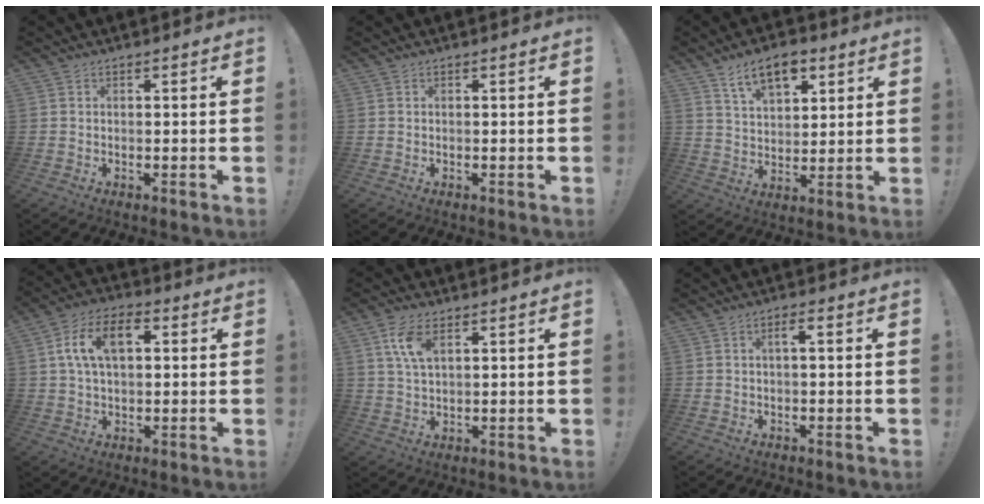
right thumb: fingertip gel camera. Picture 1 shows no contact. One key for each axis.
{"total": 0.0}
{"total": 11.6, "fx": 7.0, "fy": 6.2, "fz": 6.9, "tx": -0.101, "ty": -0.026, "tz": 0.127}
{"total": 12.0, "fx": 3.0, "fy": 7.0, "fz": 9.3, "tx": -0.169, "ty": 0.013, "tz": 0.054}
{"total": 7.3, "fx": 3.3, "fy": 3.5, "fz": 5.5, "tx": -0.102, "ty": -0.008, "tz": 0.058}
{"total": 2.3, "fx": -0.1, "fy": 0.2, "fz": 2.3, "tx": -0.039, "ty": 0.005, "tz": -0.007}